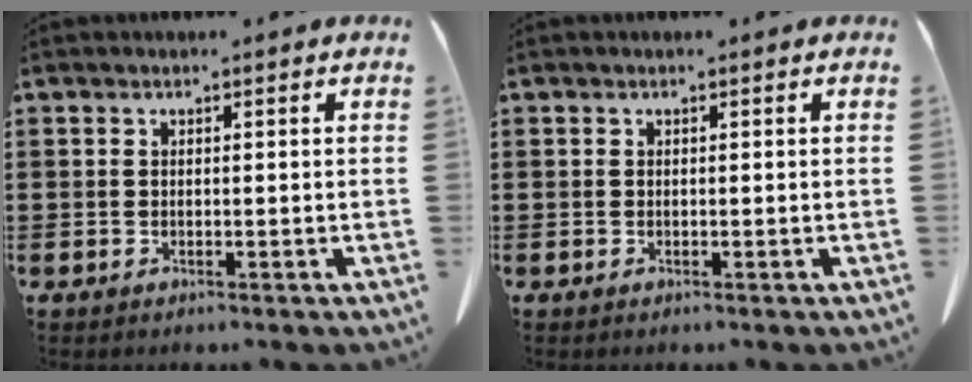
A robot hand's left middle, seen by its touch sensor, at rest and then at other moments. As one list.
[{"total": 0.0}]